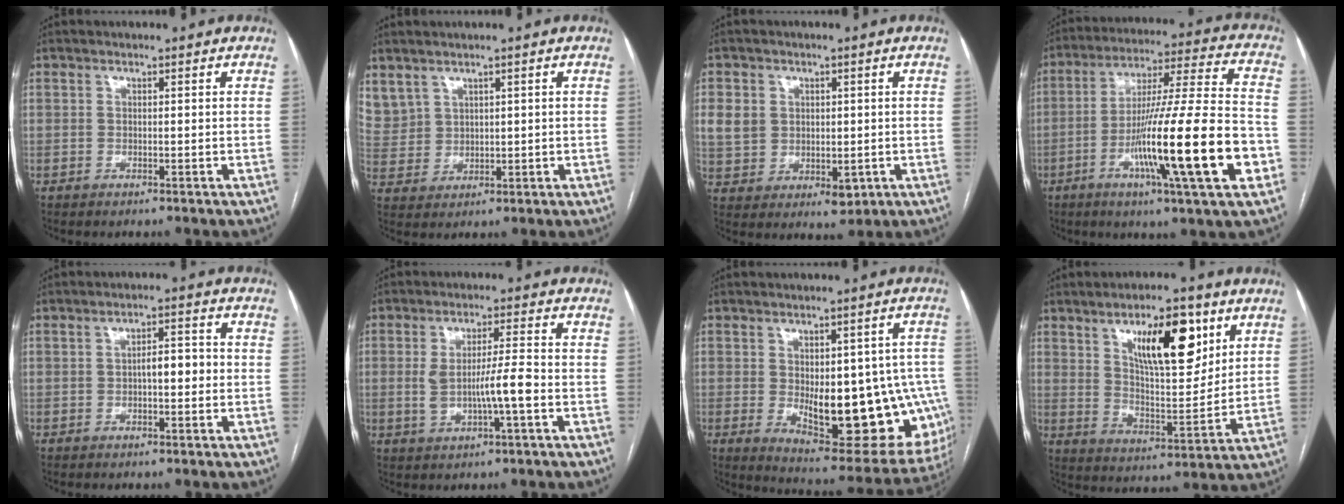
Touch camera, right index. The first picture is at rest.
{"total": 8.5, "force": [5.1, 6.4, 2.5], "torque": [-0.083, 0.019, 0.124]}
{"total": 9.6, "force": [1.1, 8.0, 5.1], "torque": [-0.110, 0.002, 0.041]}
{"total": 22.0, "force": [-7.0, 0.1, 20.9], "torque": [-0.331, -0.018, -0.119]}
{"total": 2.3, "force": [-0.2, 1.1, 2.0], "torque": [-0.027, 0.009, -0.004]}
{"total": 6.8, "force": [-1.1, 0.8, 6.7], "torque": [-0.125, 0.006, -0.017]}
{"total": 20.4, "force": [-3.3, 9.4, 17.8], "torque": [-0.172, 0.015, -0.014]}
{"total": 14.0, "force": [6.9, 4.5, 11.4], "torque": [-0.181, 0.002, 0.119]}